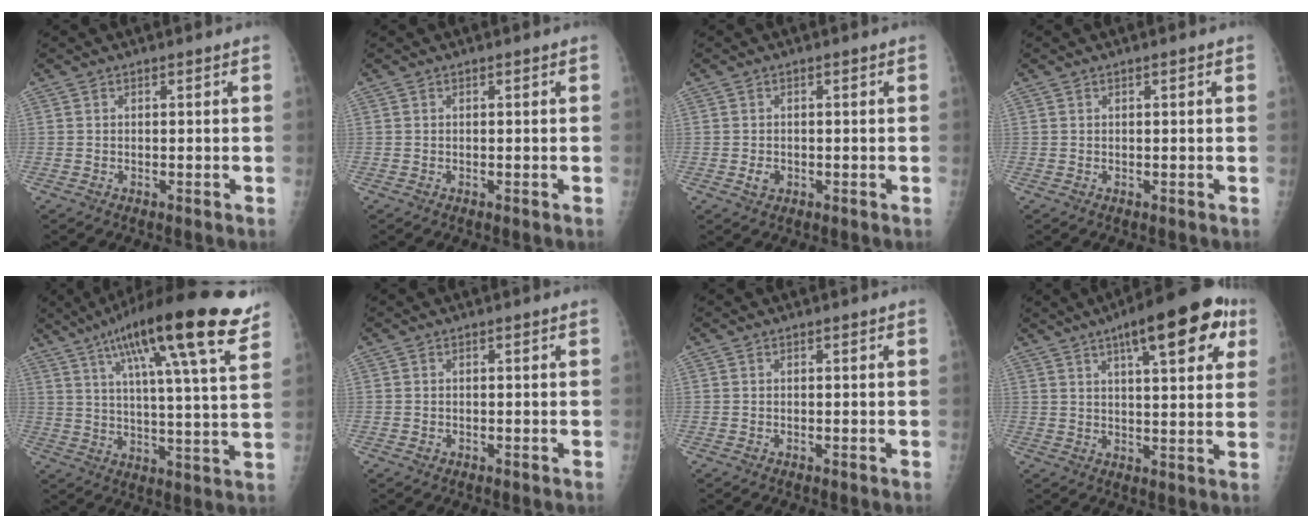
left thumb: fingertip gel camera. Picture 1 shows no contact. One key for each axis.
{"total": 0.0}
{"total": 1.7, "fx": -0.5, "fy": 1.5, "fz": 0.8, "tx": -0.008, "ty": 0.000, "tz": -0.006}
{"total": 0.6, "fx": 0.2, "fy": 0.1, "fz": 0.5, "tx": -0.008, "ty": 0.001, "tz": 0.003}
{"total": 22.8, "fx": 13.9, "fy": 3.8, "fz": 17.7, "tx": -0.268, "ty": -0.033, "tz": 0.206}
{"total": 0.6, "fx": -0.3, "fy": 0.5, "fz": 0.0, "tx": 0.002, "ty": 0.000, "tz": -0.004}
{"total": 0.0}
{"total": 16.2, "fx": 7.8, "fy": 5.1, "fz": 13.3, "tx": -0.157, "ty": -0.006, "tz": 0.103}